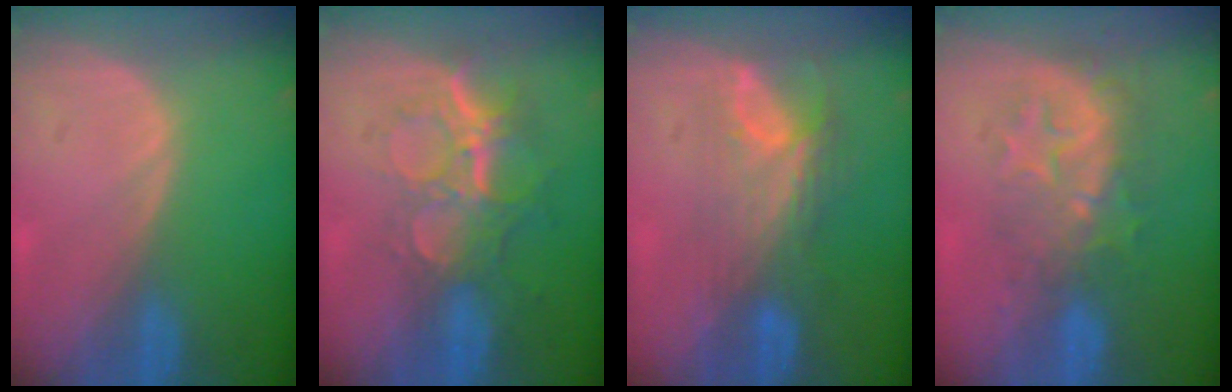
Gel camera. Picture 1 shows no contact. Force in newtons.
{"total": 9.2, "press": 7.7, "slide": 5.0}
{"total": 7.9, "press": 6.6, "slide": 4.3}
{"total": 8.8, "press": 7.9, "slide": 4.0}